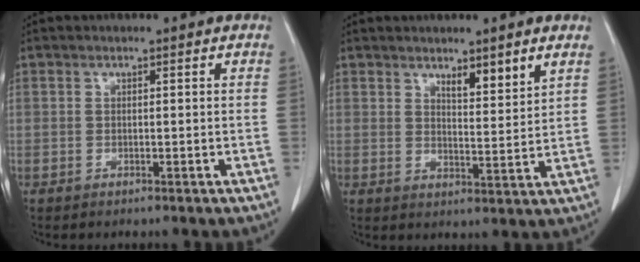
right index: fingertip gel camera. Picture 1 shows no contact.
{"total": 4.5, "force": [3.0, -0.8, 3.2], "torque": [-0.054, -0.017, 0.052]}